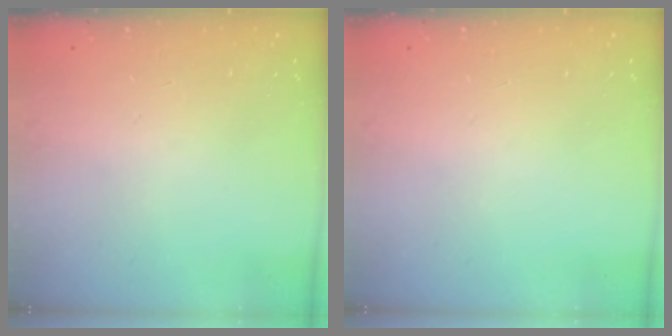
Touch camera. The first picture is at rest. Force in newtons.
{"total": 0.0}